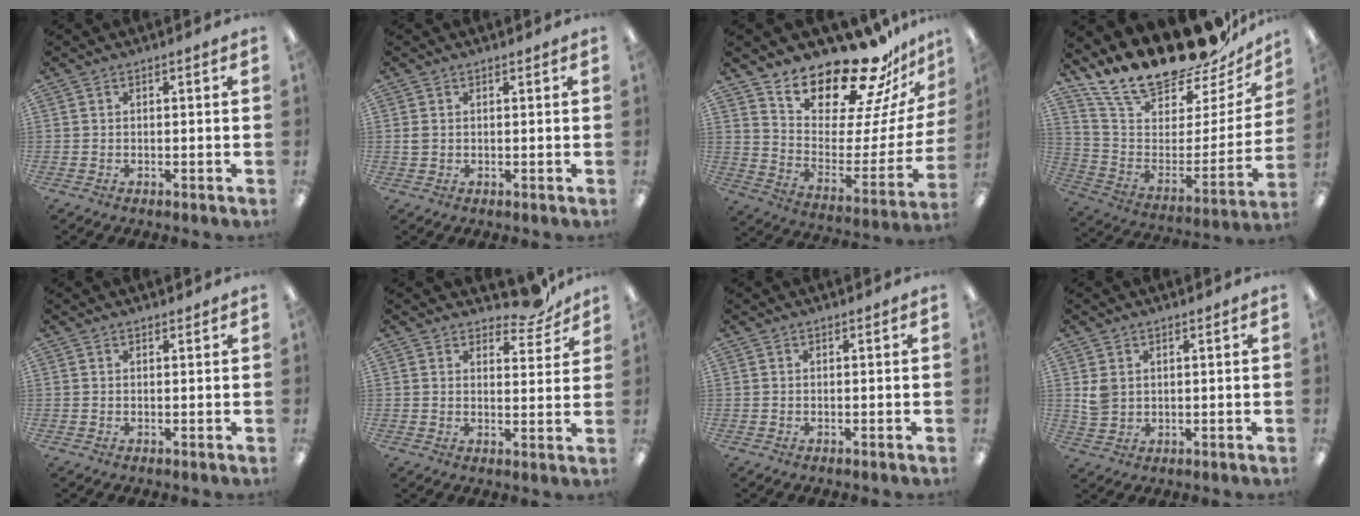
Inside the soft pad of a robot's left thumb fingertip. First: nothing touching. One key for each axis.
{"total": 1.2, "fx": 0.4, "fy": 0.9, "fz": 0.6, "tx": -0.014, "ty": 0.002, "tz": 0.007}
{"total": 20.0, "fx": 18.0, "fy": 4.8, "fz": 7.1, "tx": -0.115, "ty": -0.156, "tz": 0.303}
{"total": 23.2, "fx": 20.2, "fy": 6.7, "fz": 9.1, "tx": -0.154, "ty": -0.160, "tz": 0.354}
{"total": 0.7, "fx": 0.7, "fy": 0.3, "fz": 0.0, "tx": -0.001, "ty": -0.001, "tz": 0.013}
{"total": 6.9, "fx": 6.0, "fy": 2.2, "fz": 2.5, "tx": -0.019, "ty": -0.043, "tz": 0.102}
{"total": 0.0}
{"total": 4.2, "fx": 1.7, "fy": 3.4, "fz": 1.9, "tx": -0.033, "ty": 0.002, "tz": 0.033}